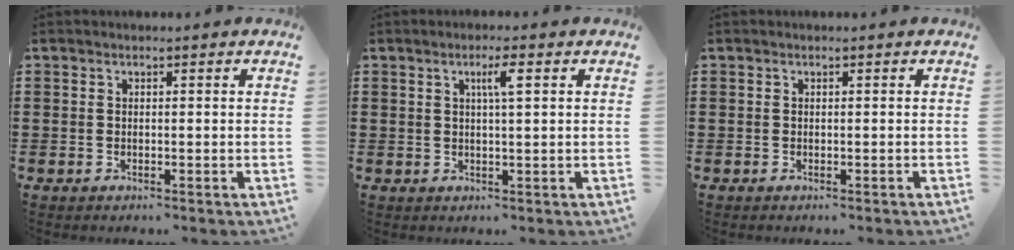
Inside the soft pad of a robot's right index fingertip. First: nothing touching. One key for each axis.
{"total": 3.0, "fx": 1.1, "fy": 0.2, "fz": 2.8, "tx": -0.048, "ty": 0.000, "tz": 0.012}
{"total": 0.0}